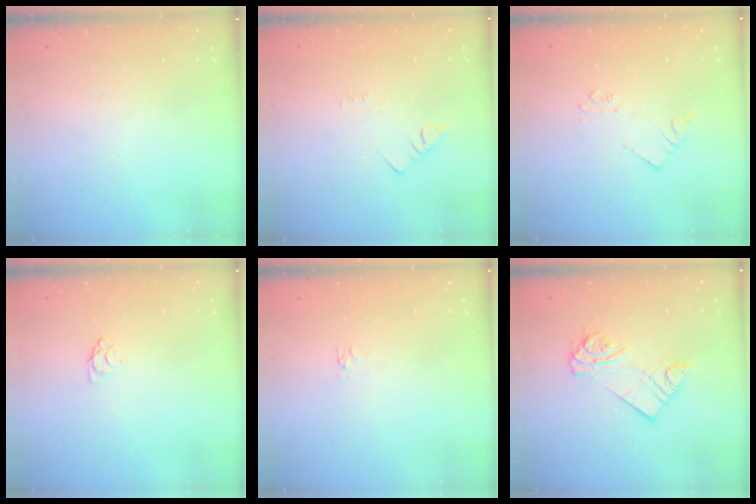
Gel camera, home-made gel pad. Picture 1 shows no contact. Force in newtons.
{"total": 1.5, "press": 1.5, "slide": 0.3}
{"total": 2.5, "press": 2.5, "slide": 0.2}
{"total": 3.7, "press": 3.7, "slide": 0.4}
{"total": 2.9, "press": 2.9, "slide": 0.5}
{"total": 9.8, "press": 9.8, "slide": 0.7}